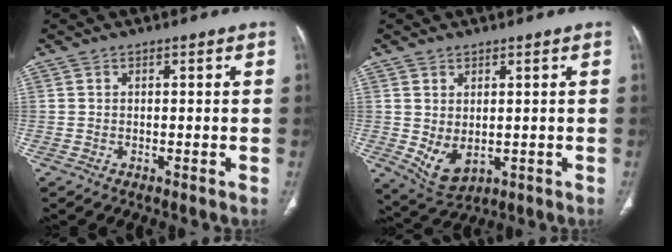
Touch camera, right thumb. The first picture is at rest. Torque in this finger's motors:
{"motor_torque": [-0.35, 0.55, -0.23, -0.05, 0.18]}